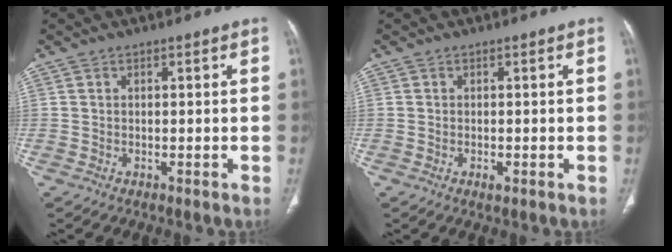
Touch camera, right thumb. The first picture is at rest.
{"total": 0.9, "force": [-0.3, 0.4, 0.7], "torque": [-0.015, -0.003, -0.004]}